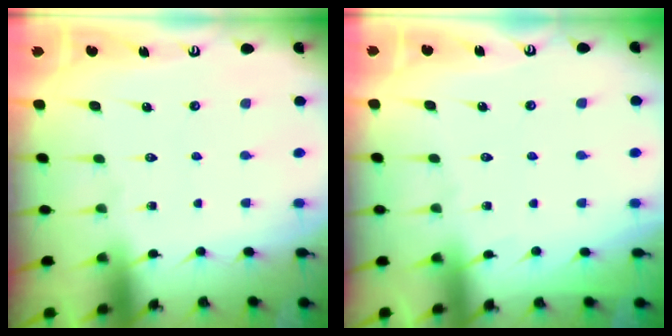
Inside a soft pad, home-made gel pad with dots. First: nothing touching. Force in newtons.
{"total": 2.6, "press": 2.6, "slide": 0.4}